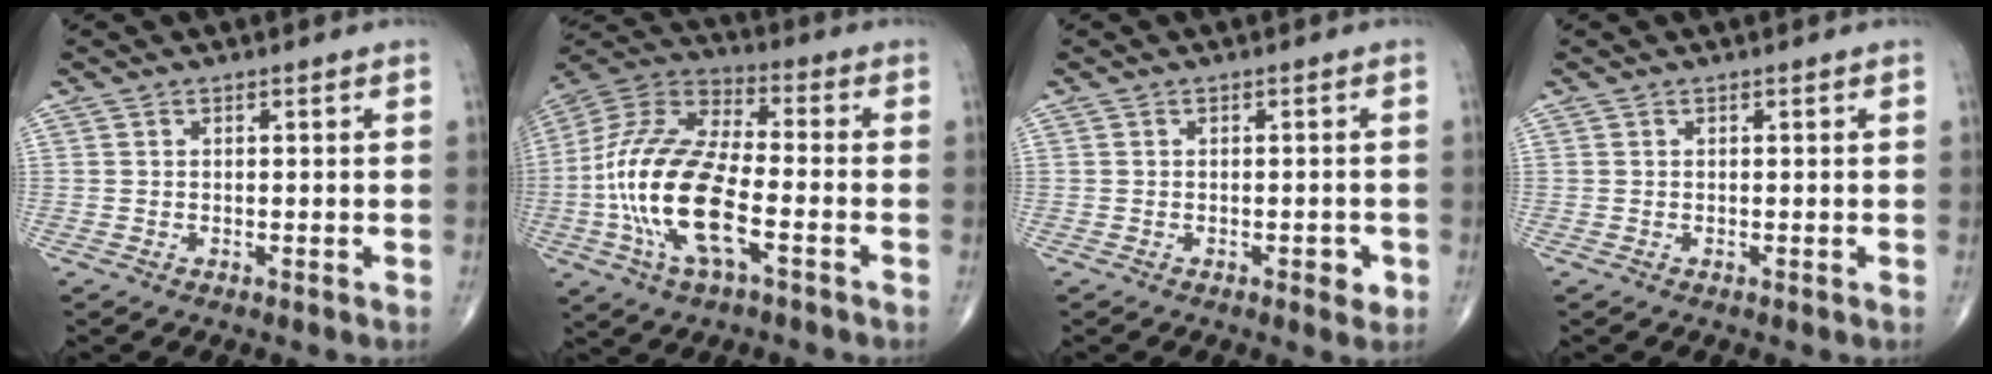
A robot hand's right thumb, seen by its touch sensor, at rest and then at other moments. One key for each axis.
{"total": 20.3, "fx": -5.1, "fy": 8.5, "fz": 17.8, "tx": -0.378, "ty": 0.024, "tz": -0.094}
{"total": 2.4, "fx": -0.9, "fy": 1.1, "fz": 1.9, "tx": -0.018, "ty": 0.001, "tz": -0.011}
{"total": 0.0}